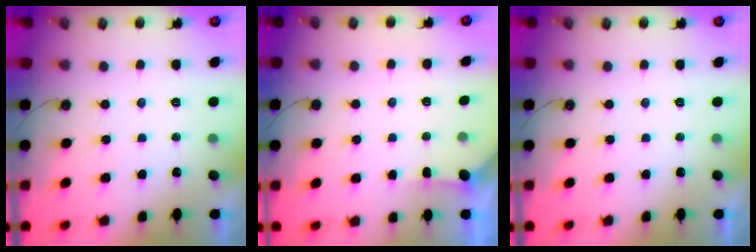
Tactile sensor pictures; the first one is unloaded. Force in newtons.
{"total": 3.0, "press": 3.0, "slide": 0.4}
{"total": 0.0}